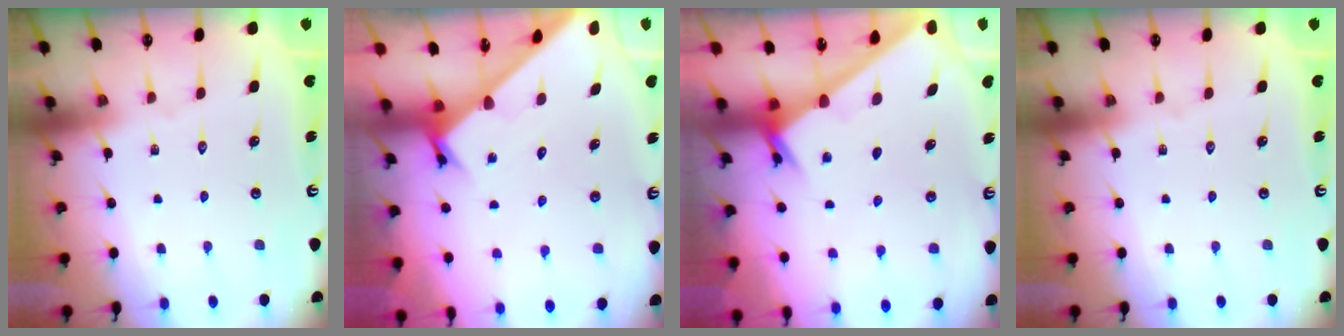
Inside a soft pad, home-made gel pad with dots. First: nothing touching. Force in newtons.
{"total": 2.2, "press": 2.2, "slide": 0.1}
{"total": 2.3, "press": 2.3, "slide": 0.2}
{"total": 0.0}